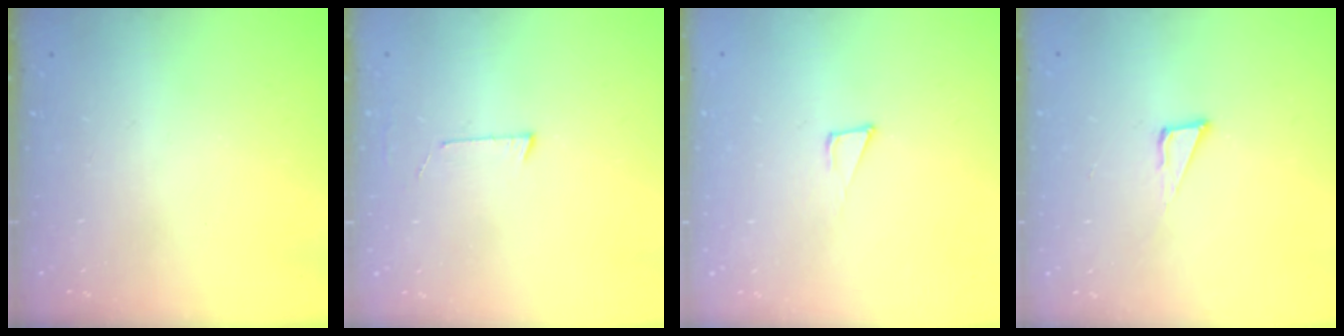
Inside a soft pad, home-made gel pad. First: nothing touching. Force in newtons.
{"total": 2.7, "press": 2.7, "slide": 0.2}
{"total": 6.3, "press": 6.1, "slide": 1.2}
{"total": 5.1, "press": 5.0, "slide": 0.9}